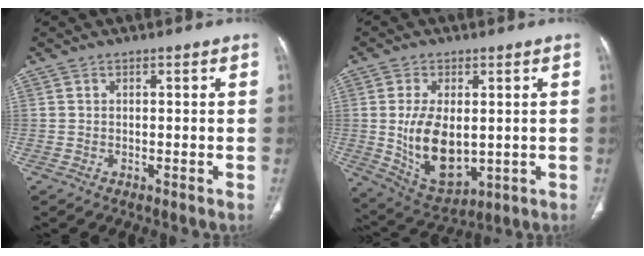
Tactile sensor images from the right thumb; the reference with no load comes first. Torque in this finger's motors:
{"motor_torque": [-0.66, 0.92, 0.97, 0.53, 0.38]}